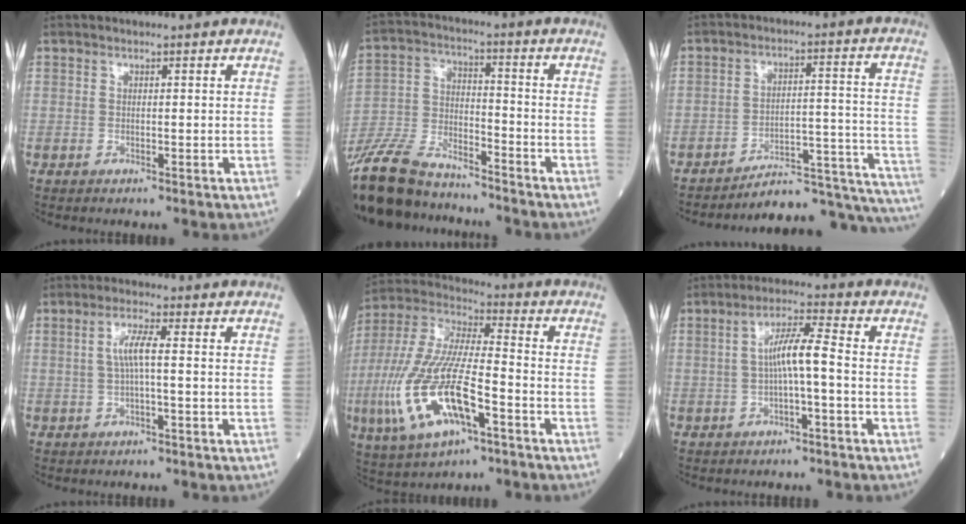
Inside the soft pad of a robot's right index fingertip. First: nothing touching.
{"total": 17.0, "force": [-15.0, 4.1, 6.8], "torque": [-0.151, -0.011, -0.274]}
{"total": 18.2, "force": [-17.9, 1.1, 3.4], "torque": [0.014, 0.050, -0.238]}
{"total": 3.8, "force": [0.2, 0.3, 3.8], "torque": [-0.077, 0.009, 0.006]}
{"total": 18.4, "force": [-6.2, 5.2, 16.5], "torque": [-0.368, -0.012, -0.110]}
{"total": 5.7, "force": [-0.6, 0.3, 5.7], "torque": [-0.101, 0.016, -0.010]}